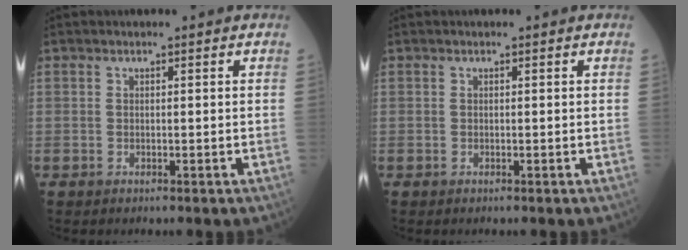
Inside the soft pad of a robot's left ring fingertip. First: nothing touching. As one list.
[{"total": 0.0}]